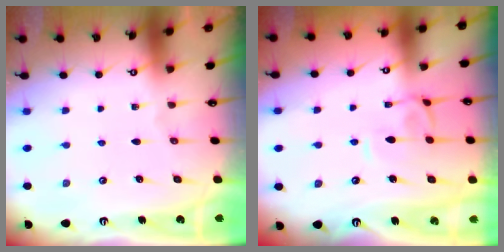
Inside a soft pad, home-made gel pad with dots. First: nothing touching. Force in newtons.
{"total": 1.2, "press": 1.2, "slide": 0.0}